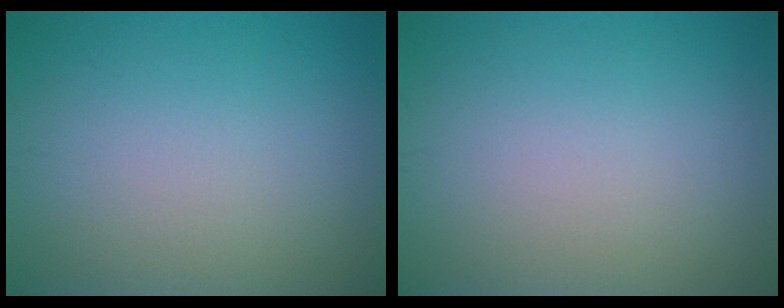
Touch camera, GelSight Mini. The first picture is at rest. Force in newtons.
{"total": 0.0}